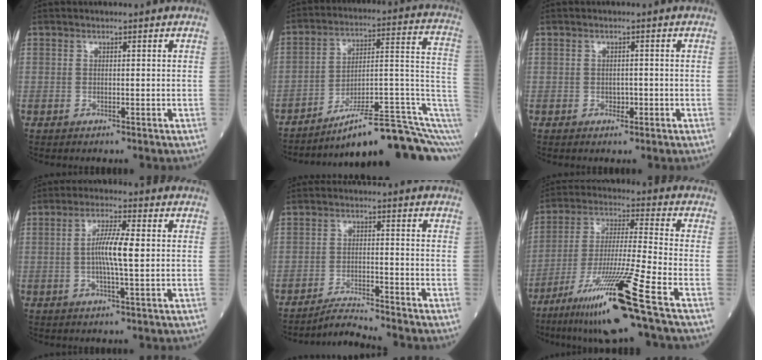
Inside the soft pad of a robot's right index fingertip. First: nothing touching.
{"total": 17.8, "force": [-11.5, 1.4, 13.6], "torque": [-0.121, 0.062, -0.167]}
{"total": 1.2, "force": [-0.6, 0.8, 0.7], "torque": [-0.008, 0.003, -0.006]}
{"total": 6.4, "force": [0.3, 0.5, 6.4], "torque": [-0.121, 0.004, 0.001]}
{"total": 4.3, "force": [-4.0, -1.5, 0.1], "torque": [-0.008, -0.016, -0.071]}
{"total": 16.9, "force": [-10.1, -1.9, 13.4], "torque": [-0.272, -0.045, -0.183]}